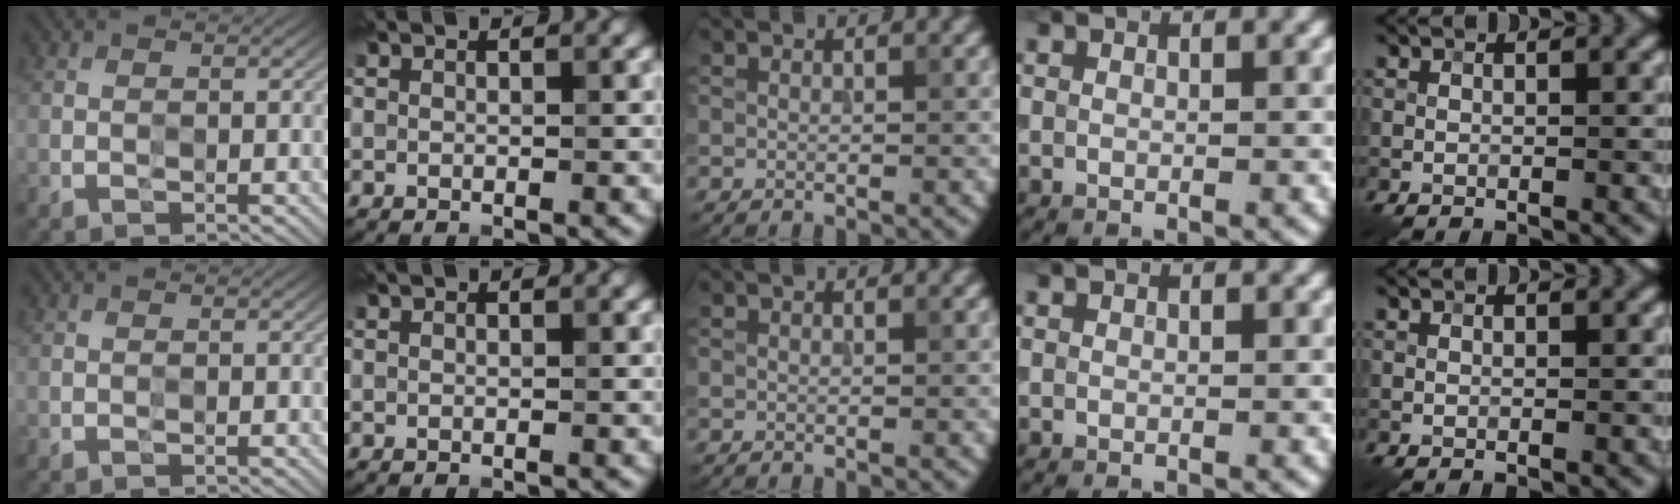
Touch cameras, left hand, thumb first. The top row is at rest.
{}